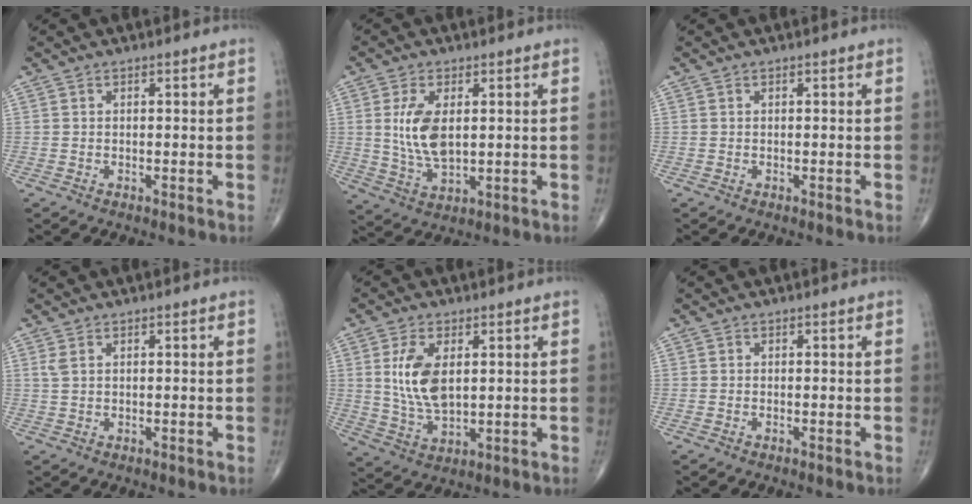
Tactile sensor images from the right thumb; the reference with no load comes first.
{"total": 8.8, "force": [1.5, 4.4, 7.4], "torque": [-0.146, -0.014, 0.037]}
{"total": 0.0}
{"total": 1.5, "force": [0.7, 0.7, 1.1], "torque": [-0.028, 0.008, 0.023]}
{"total": 9.7, "force": [2.1, 5.1, 8.0], "torque": [-0.153, -0.014, 0.048]}
{"total": 0.0}